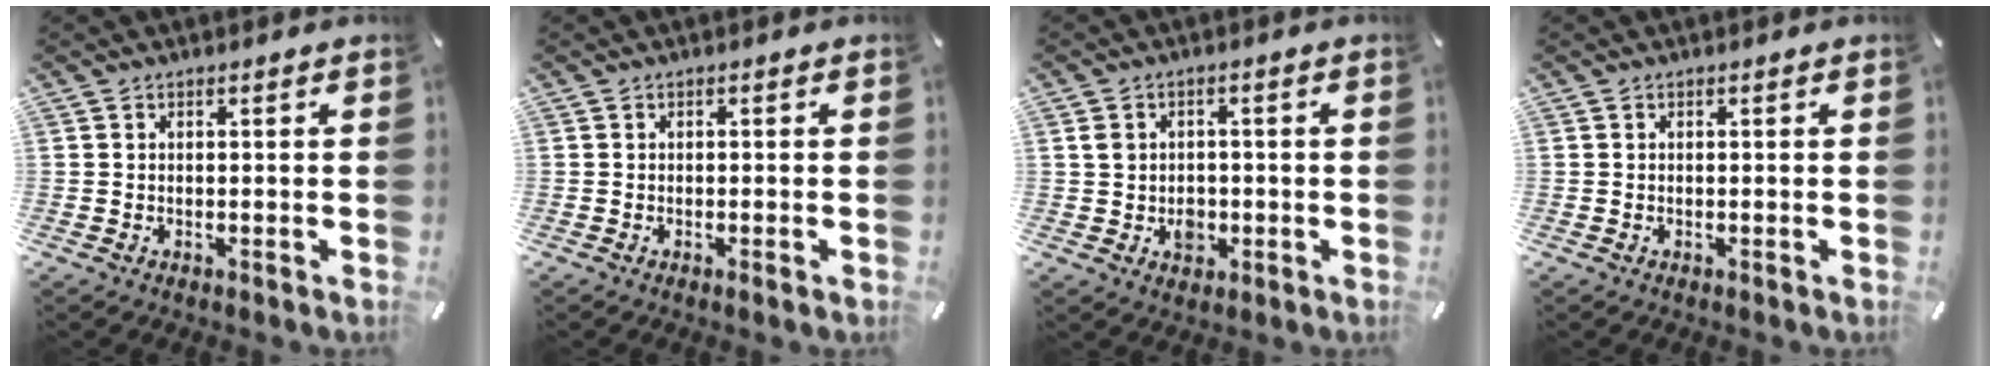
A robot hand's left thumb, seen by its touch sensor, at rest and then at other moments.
{"total": 1.0, "force": [-0.3, 0.1, 0.9], "torque": [-0.013, -0.003, -0.006]}
{"total": 5.0, "force": [-0.5, 4.5, 2.1], "torque": [-0.023, 0.003, -0.010]}
{"total": 0.0}